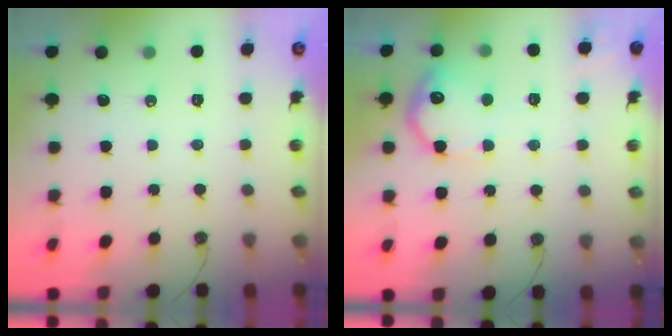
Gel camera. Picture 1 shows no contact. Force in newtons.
{"total": 13.5, "press": 13.5, "slide": 0.2}